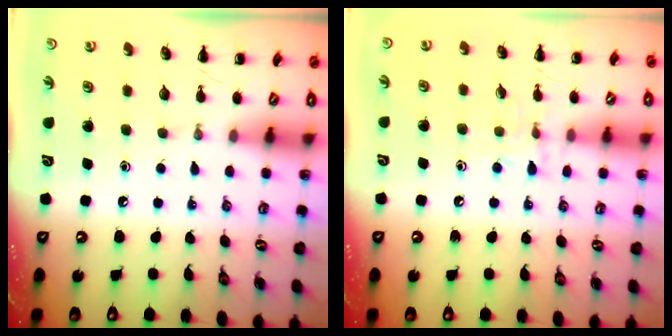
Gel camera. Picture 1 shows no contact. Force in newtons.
{"total": 5.6, "press": 5.5, "slide": 1.0}